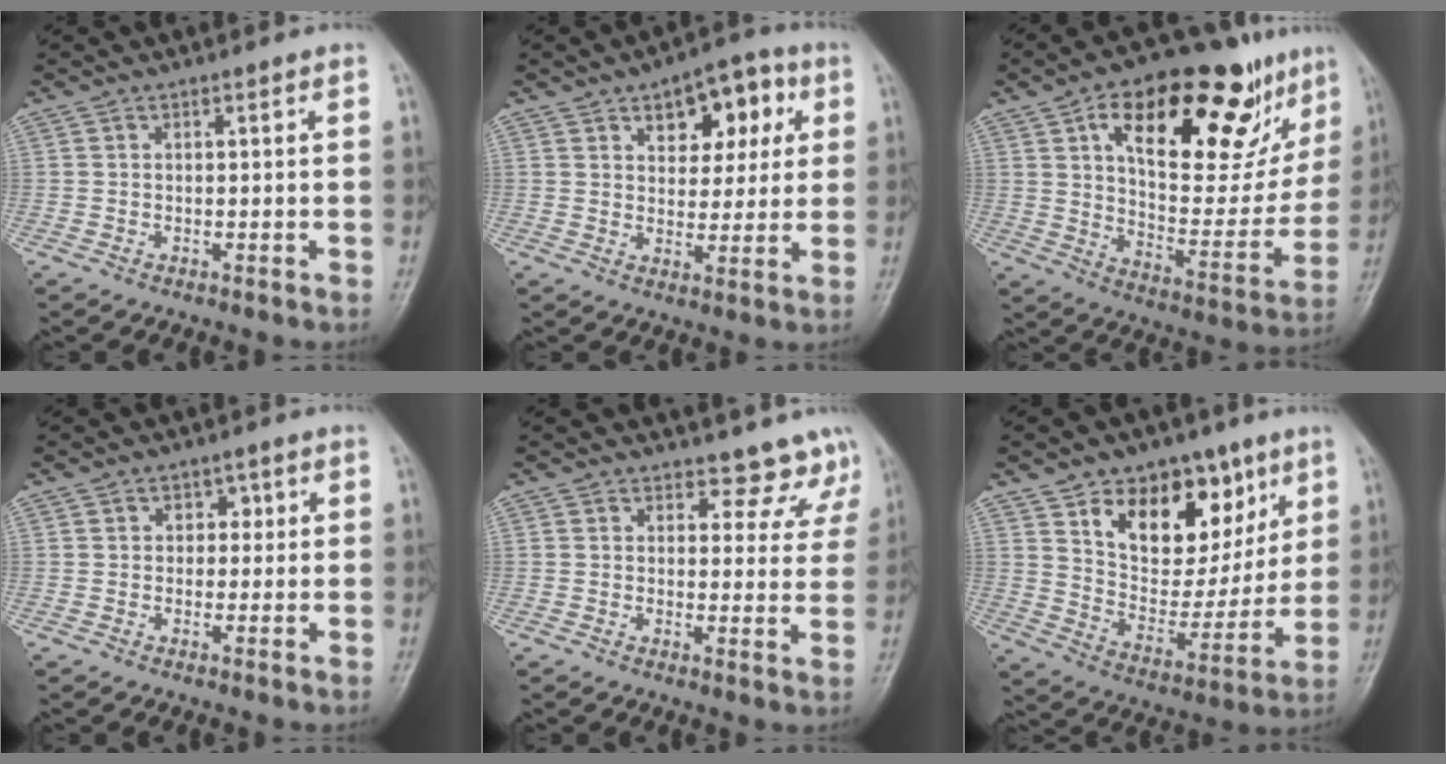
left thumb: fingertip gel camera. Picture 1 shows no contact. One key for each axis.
{"total": 11.8, "fx": 4.9, "fy": 6.9, "fz": 8.3, "tx": -0.065, "ty": -0.002, "tz": 0.065}
{"total": 29.8, "fx": 15.0, "fy": 13.2, "fz": 22.1, "tx": -0.278, "ty": -0.013, "tz": 0.238}
{"total": 3.1, "fx": 0.6, "fy": 2.6, "fz": 1.6, "tx": 0.008, "ty": 0.004, "tz": 0.001}
{"total": 7.6, "fx": 6.6, "fy": 3.7, "fz": 0.3, "tx": 0.045, "ty": -0.038, "tz": 0.056}
{"total": 19.3, "fx": 9.3, "fy": 12.1, "fz": 11.8, "tx": -0.121, "ty": -0.040, "tz": 0.160}